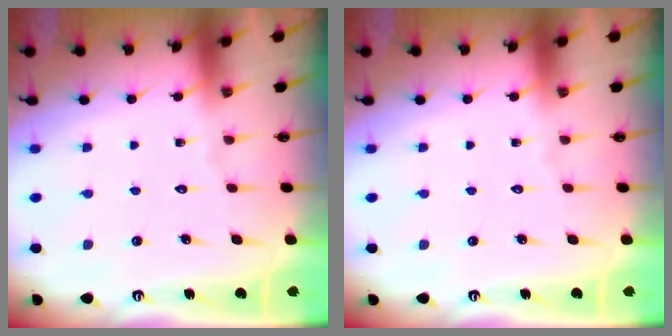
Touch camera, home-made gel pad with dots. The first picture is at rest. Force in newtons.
{"total": 0.0}